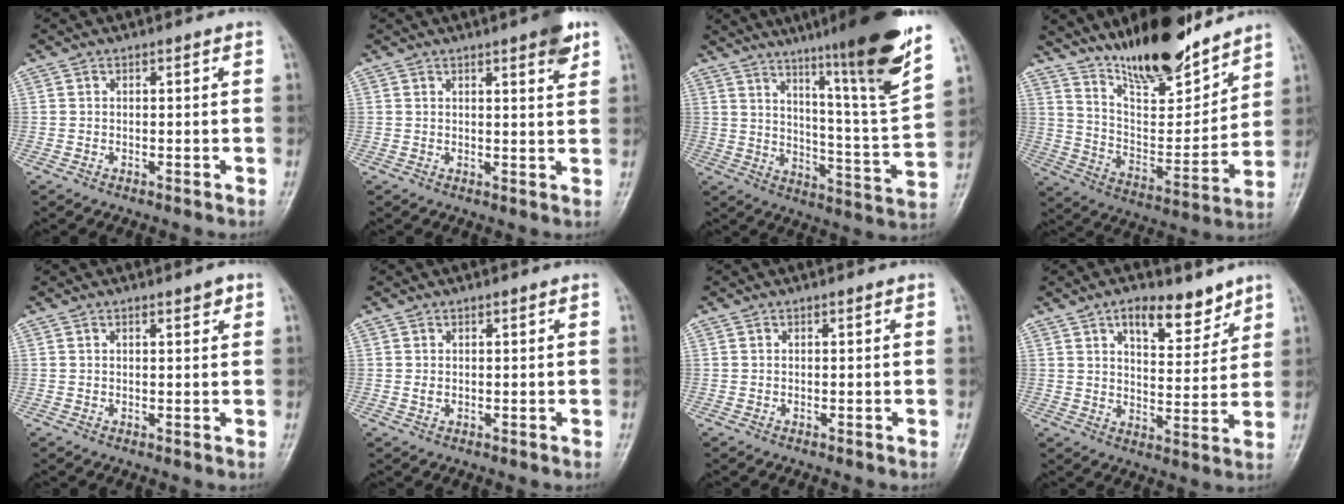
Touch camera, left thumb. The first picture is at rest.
{"total": 5.2, "force": [3.1, 1.1, 4.1], "torque": [-0.046, -0.013, 0.036]}
{"total": 22.3, "force": [14.8, 0.8, 16.6], "torque": [-0.224, -0.072, 0.224]}
{"total": 18.5, "force": [14.9, 5.2, 9.7], "torque": [-0.116, -0.097, 0.261]}
{"total": 1.7, "force": [1.1, 0.5, 1.2], "torque": [-0.014, -0.005, 0.014]}
{"total": 1.1, "force": [0.5, 0.6, 0.8], "torque": [-0.010, -0.001, 0.011]}
{"total": 0.0}
{"total": 9.7, "force": [6.4, 4.5, 5.7], "torque": [-0.057, -0.041, 0.102]}